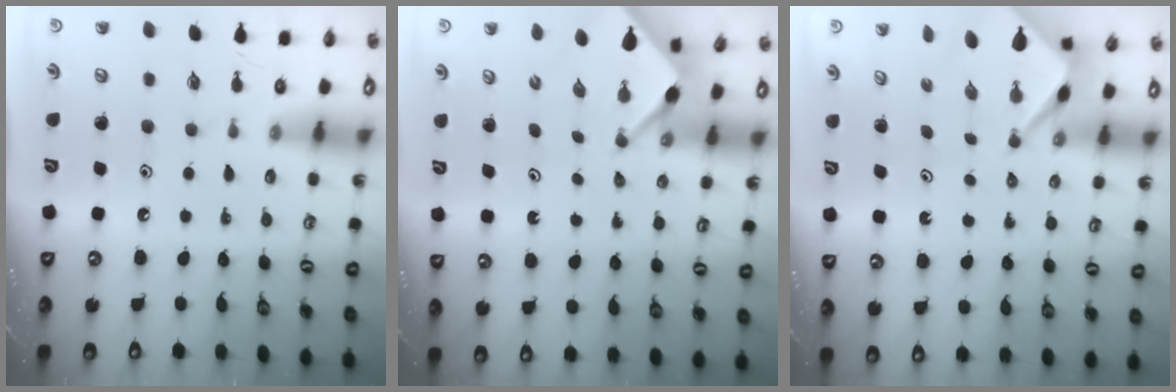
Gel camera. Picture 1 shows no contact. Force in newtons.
{"total": 3.2, "press": 3.2, "slide": 0.3}
{"total": 2.6, "press": 2.6, "slide": 0.1}